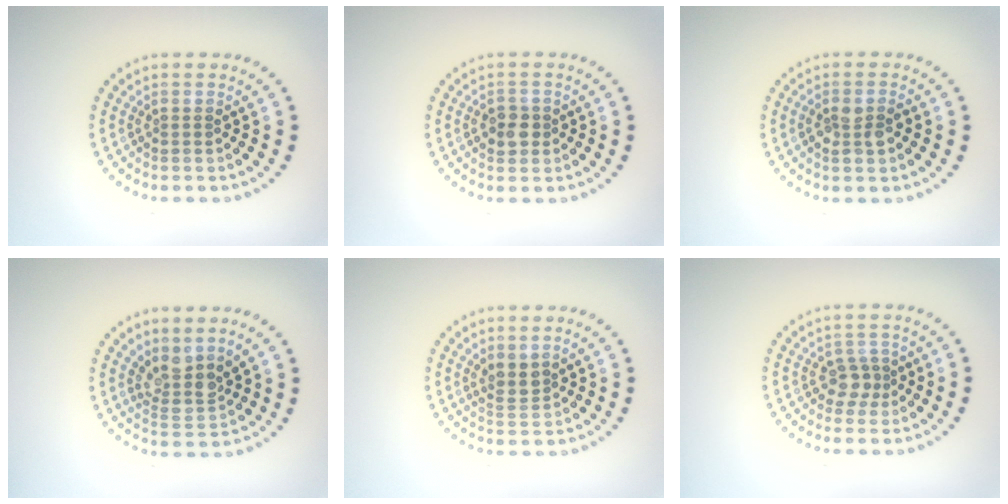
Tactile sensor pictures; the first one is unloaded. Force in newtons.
{"total": 1.9, "press": 1.9, "slide": 0.5}
{"total": 2.5, "press": 2.4, "slide": 0.4}
{"total": 3.0, "press": 2.2, "slide": 2.0}
{"total": 1.8, "press": 1.5, "slide": 0.9}
{"total": 1.9, "press": 1.5, "slide": 1.1}